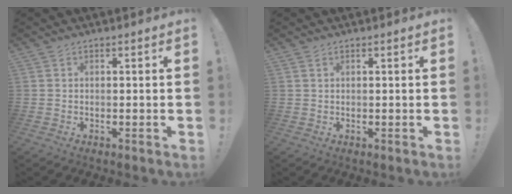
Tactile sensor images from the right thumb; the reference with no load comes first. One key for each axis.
{"total": 0.7, "fx": 0.4, "fy": 0.3, "fz": 0.4, "tx": -0.012, "ty": 0.003, "tz": 0.009}